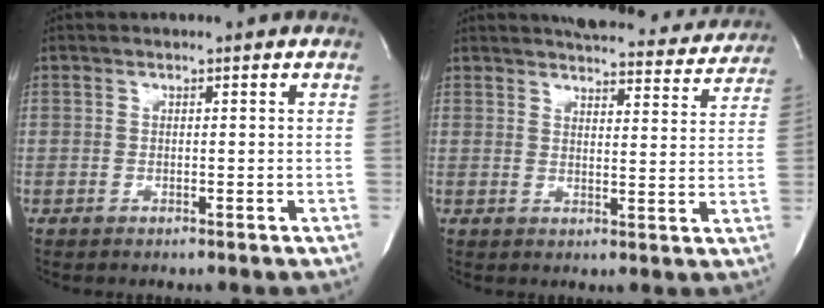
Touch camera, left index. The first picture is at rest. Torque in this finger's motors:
{"motor_torque": [0.11, -0.16, 0.10, 0.02]}